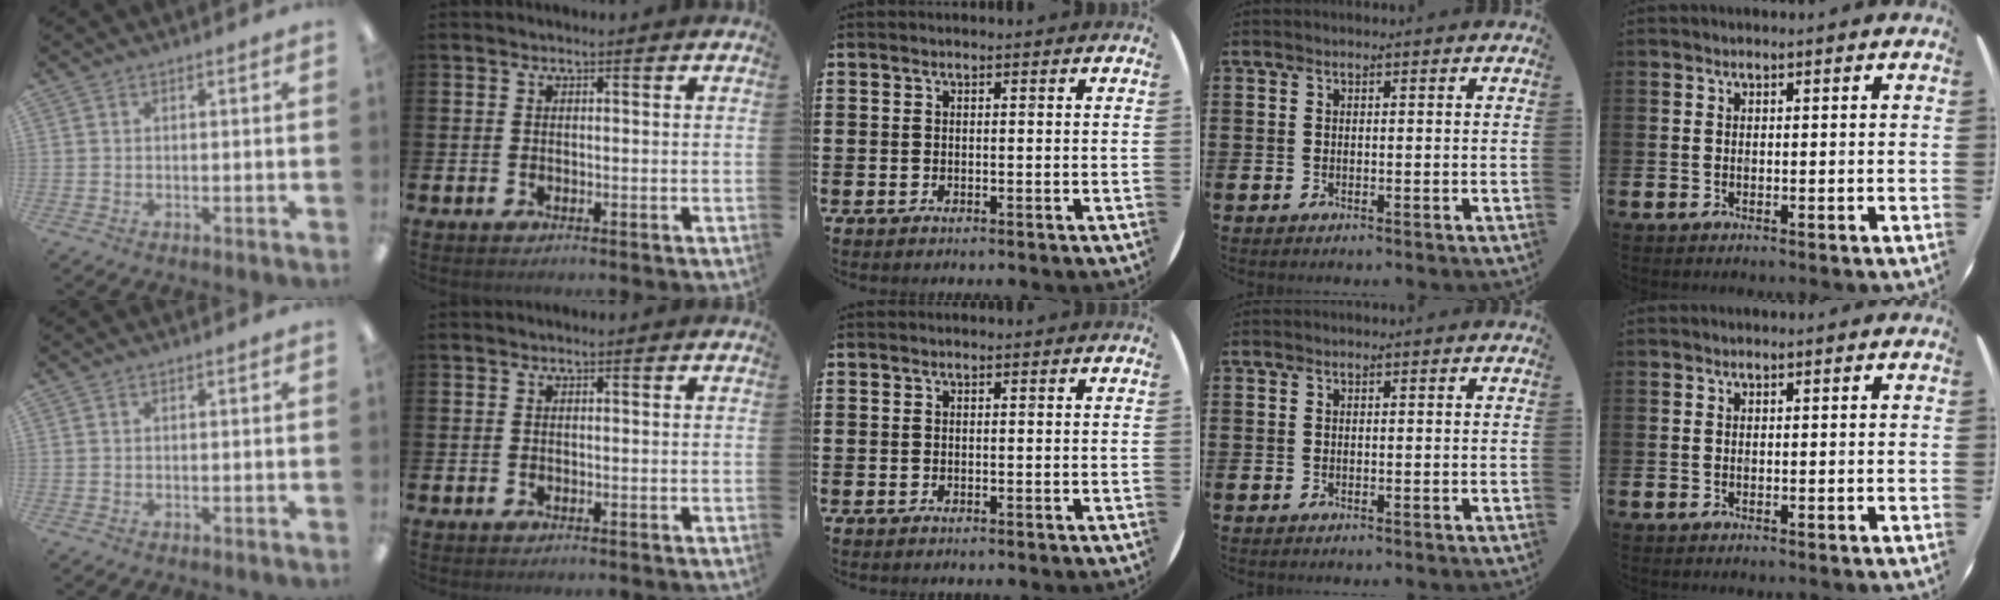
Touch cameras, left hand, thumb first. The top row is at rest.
{}